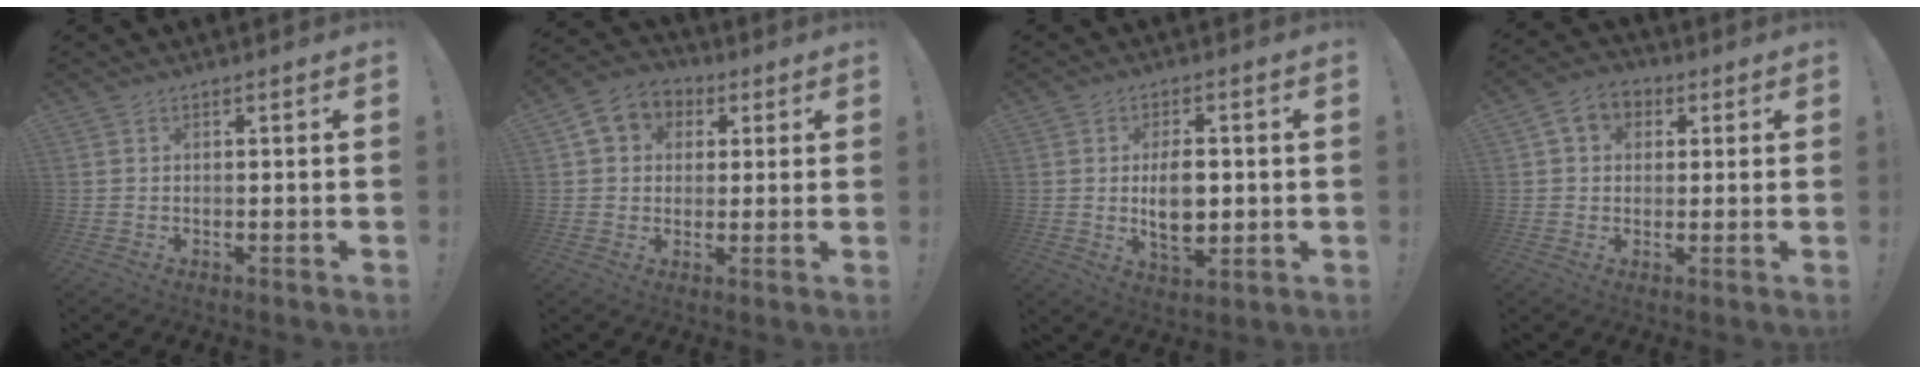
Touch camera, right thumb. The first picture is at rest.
{"total": 8.1, "force": [2.0, 7.1, 3.3], "torque": [-0.044, 0.001, 0.043]}
{"total": 9.5, "force": [-0.3, 5.6, 7.6], "torque": [-0.125, -0.006, -0.006]}
{"total": 6.8, "force": [1.9, 5.6, 3.3], "torque": [-0.047, 0.005, 0.039]}